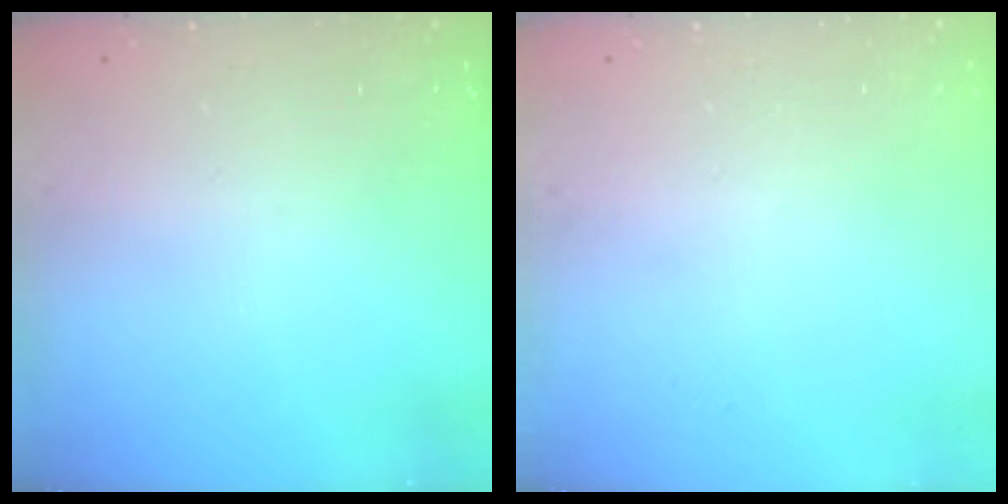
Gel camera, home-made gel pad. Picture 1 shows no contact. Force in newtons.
{"total": 0.0}